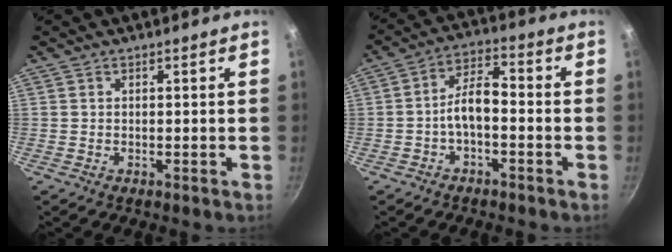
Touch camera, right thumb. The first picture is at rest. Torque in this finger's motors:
{"motor_torque": [1.02, 0.90, 0.63, -0.42, 0.08]}